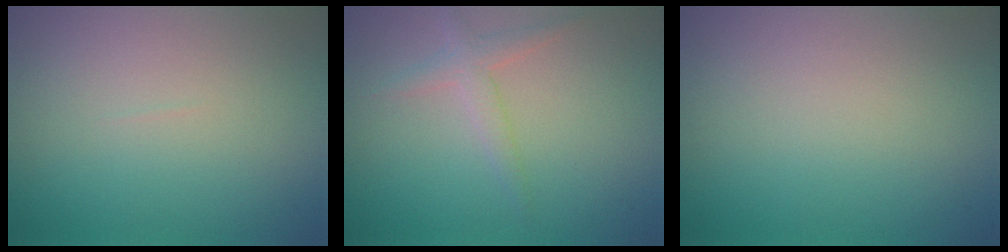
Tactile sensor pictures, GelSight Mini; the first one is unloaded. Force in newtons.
{"total": 1.8, "press": 1.8, "slide": 0.1}
{"total": 0.0}